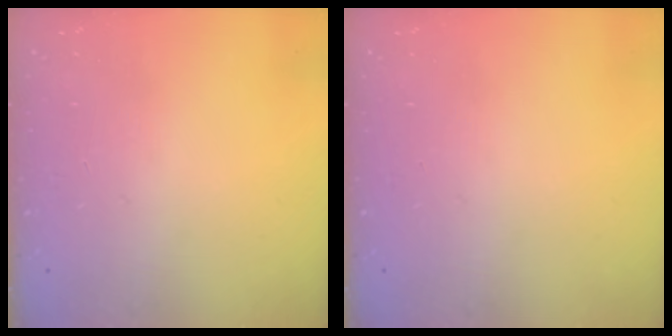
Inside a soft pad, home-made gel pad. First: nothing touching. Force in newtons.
{"total": 0.0}